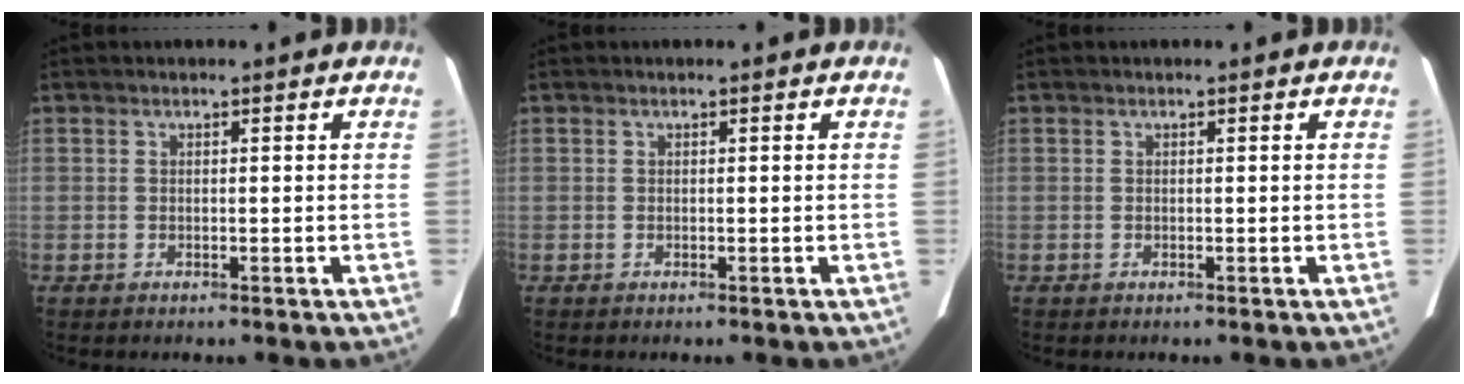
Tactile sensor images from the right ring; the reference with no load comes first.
{"total": 0.0}
{"total": 0.0}